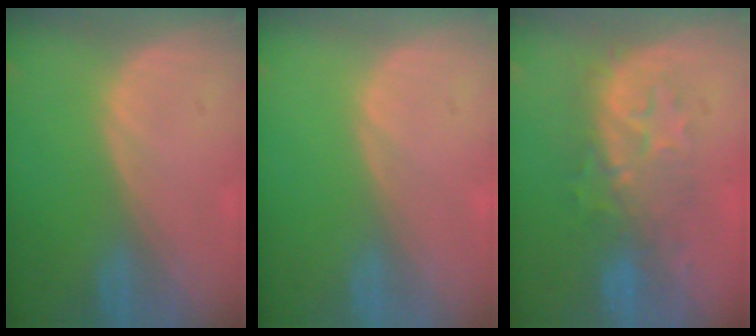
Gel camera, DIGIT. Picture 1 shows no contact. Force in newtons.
{"total": 0.0}
{"total": 8.0, "press": 7.9, "slide": 1.5}